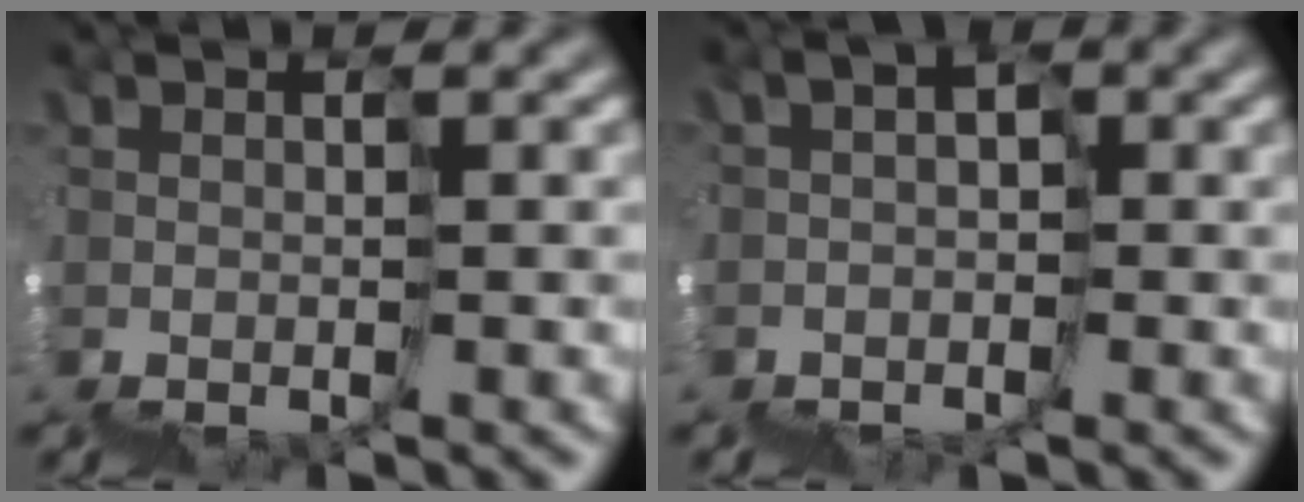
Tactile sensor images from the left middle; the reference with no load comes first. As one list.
[{"total": 1.5, "force": [-0.4, 1.4, -0.2], "torque": [0.000, -0.001, -0.016]}]